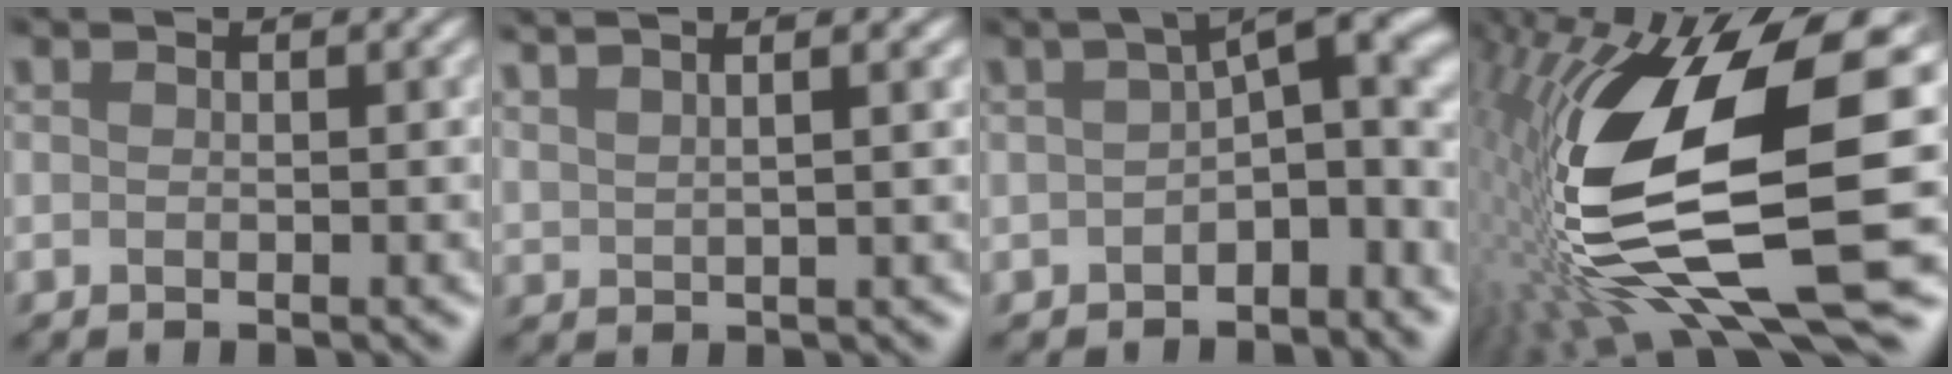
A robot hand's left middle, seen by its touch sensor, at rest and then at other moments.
{"total": 4.8, "force": [3.5, 2.2, 2.5], "torque": [0.019, 0.035, 0.010]}
{"total": 5.2, "force": [-0.9, 2.1, 4.7], "torque": [-0.056, 0.011, -0.024]}
{"total": 14.5, "force": [-0.4, 4.8, 13.7], "torque": [-0.286, -0.007, -0.002]}